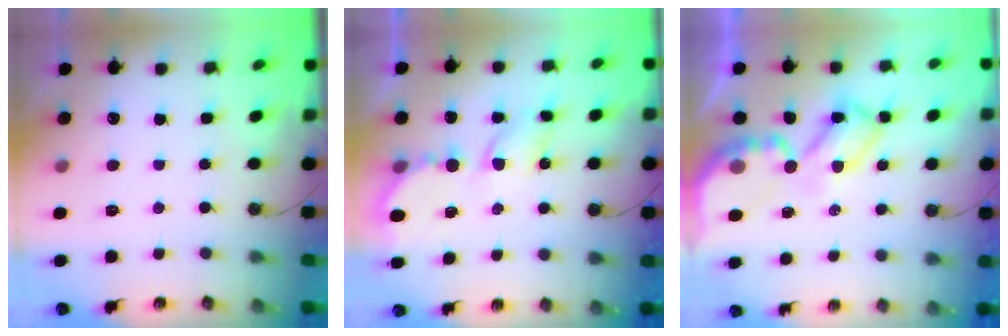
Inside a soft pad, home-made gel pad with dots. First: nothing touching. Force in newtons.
{"total": 6.4, "press": 6.3, "slide": 0.6}
{"total": 7.7, "press": 7.6, "slide": 0.7}